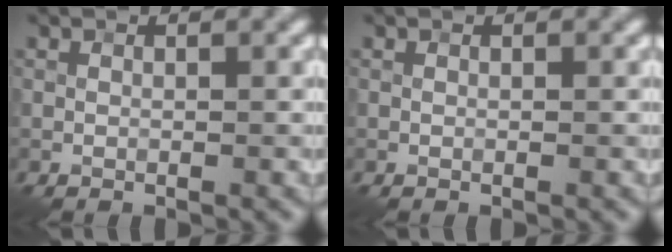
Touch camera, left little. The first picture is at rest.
{"total": 0.0}